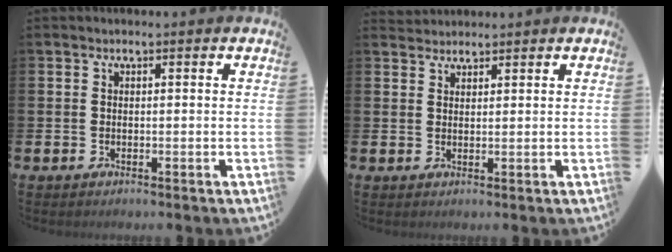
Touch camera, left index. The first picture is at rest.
{"total": 2.1, "force": [2.0, 0.5, -0.2], "torque": [0.014, -0.008, 0.036]}